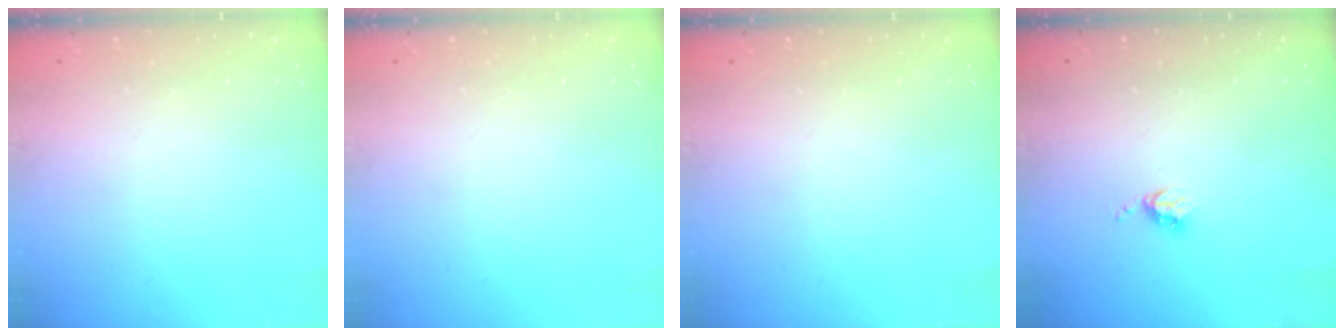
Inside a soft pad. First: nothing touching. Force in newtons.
{"total": 0.0}
{"total": 0.0}
{"total": 3.5, "press": 3.4, "slide": 0.5}